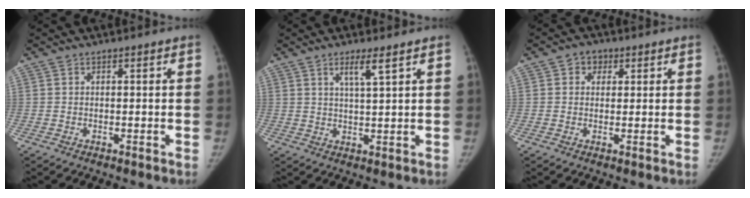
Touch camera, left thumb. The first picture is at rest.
{"total": 4.2, "force": [2.5, 0.2, 3.4], "torque": [-0.066, -0.018, 0.048]}
{"total": 3.2, "force": [1.3, 2.7, 1.2], "torque": [0.002, -0.001, 0.013]}